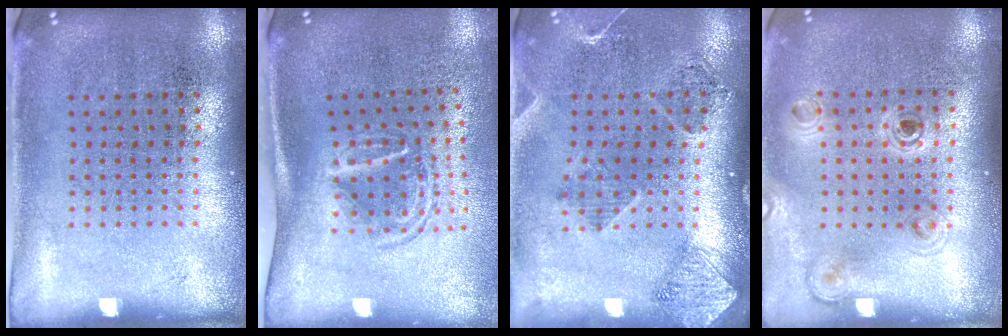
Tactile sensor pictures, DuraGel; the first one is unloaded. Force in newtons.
{"total": 1.7, "press": 1.1, "slide": 1.3}
{"total": 1.5, "press": 1.4, "slide": 0.5}
{"total": 1.1, "press": 1.0, "slide": 0.3}